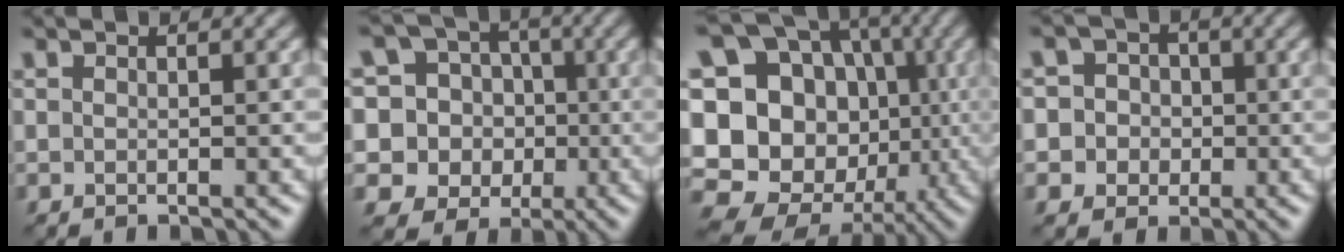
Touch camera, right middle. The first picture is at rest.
{"total": 11.1, "force": [1.0, 10.5, 3.5], "torque": [-0.116, 0.048, -0.009]}
{"total": 21.8, "force": [-2.6, 19.4, 9.7], "torque": [-0.209, 0.030, -0.066]}
{"total": 5.6, "force": [0.1, 5.4, 1.4], "torque": [-0.011, 0.033, -0.025]}